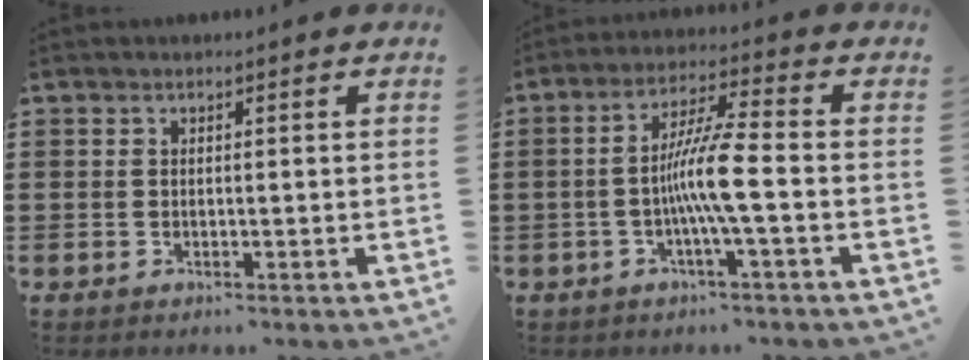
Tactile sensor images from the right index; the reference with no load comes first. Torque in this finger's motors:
{"motor_torque": [1.29, -0.55, 0.33, 0.21]}